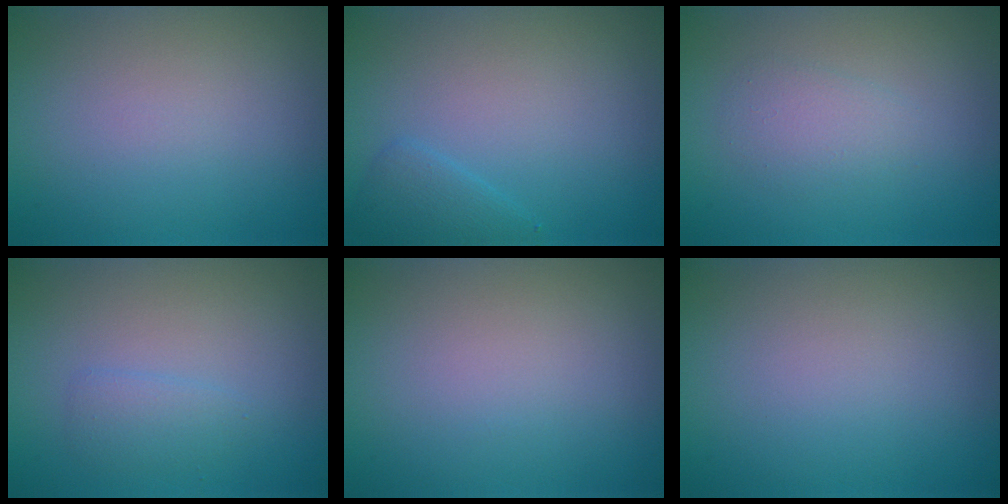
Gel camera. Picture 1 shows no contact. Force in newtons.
{"total": 1.7, "press": 1.7, "slide": 0.1}
{"total": 1.8, "press": 1.8, "slide": 0.1}
{"total": 1.4, "press": 1.4, "slide": 0.2}
{"total": 0.0}
{"total": 0.0}